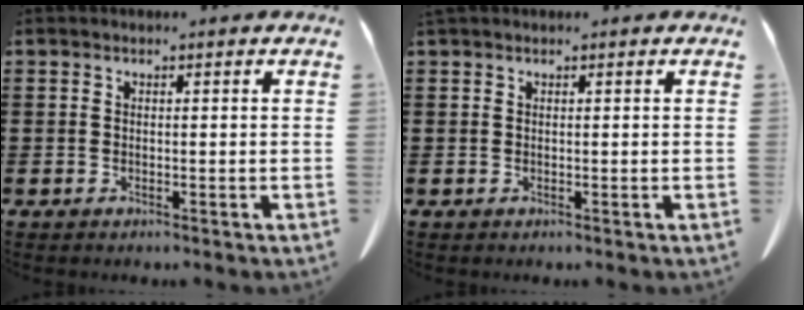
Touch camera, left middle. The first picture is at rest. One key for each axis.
{"total": 0.0}